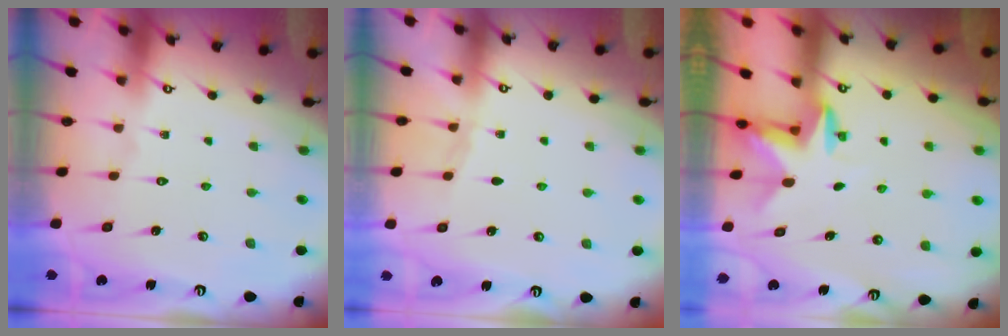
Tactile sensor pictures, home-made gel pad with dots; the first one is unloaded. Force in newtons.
{"total": 4.1, "press": 3.4, "slide": 2.4}
{"total": 2.4, "press": 2.3, "slide": 0.4}